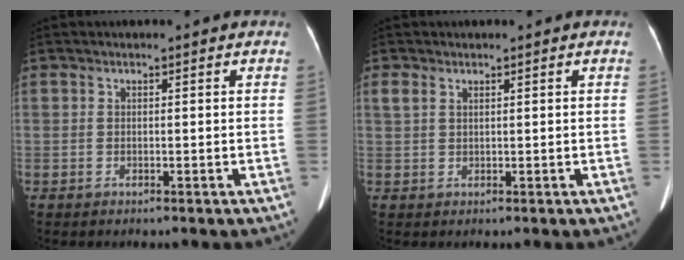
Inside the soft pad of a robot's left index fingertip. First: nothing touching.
{"total": 1.6, "force": [0.9, 0.8, 1.0], "torque": [-0.030, 0.017, 0.024]}